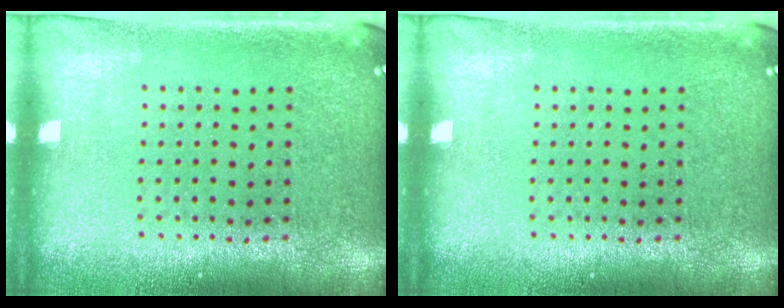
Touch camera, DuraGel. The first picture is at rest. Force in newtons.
{"total": 0.0}